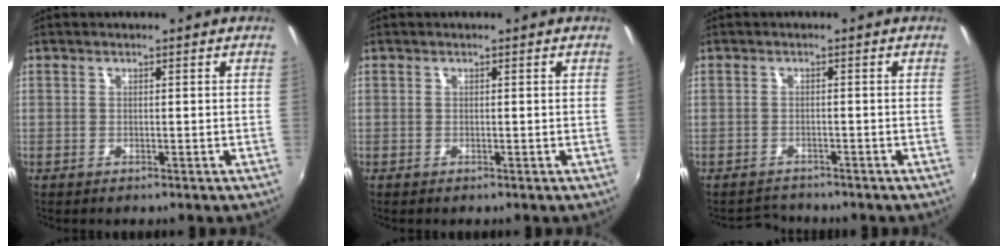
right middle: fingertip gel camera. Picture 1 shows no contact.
{"total": 0.0}
{"total": 2.6, "force": [-2.4, 0.9, -0.5], "torque": [-0.005, 0.003, -0.045]}